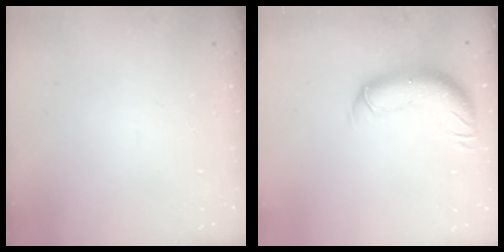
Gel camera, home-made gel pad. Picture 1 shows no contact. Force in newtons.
{"total": 11.7, "press": 11.4, "slide": 2.8}